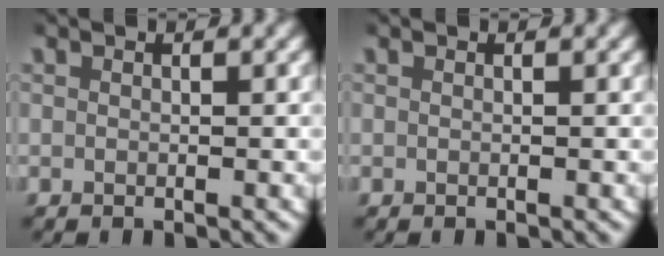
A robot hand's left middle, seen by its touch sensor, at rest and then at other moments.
{"total": 0.0}